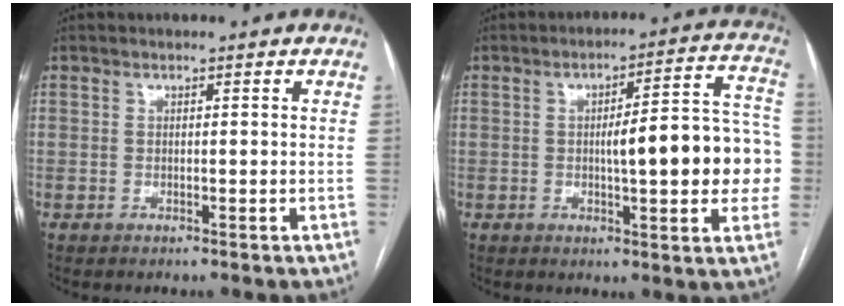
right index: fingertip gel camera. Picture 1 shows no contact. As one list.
[{"total": 14.2, "force": [-1.2, 2.9, 13.9], "torque": [-0.173, 0.031, -0.010]}]